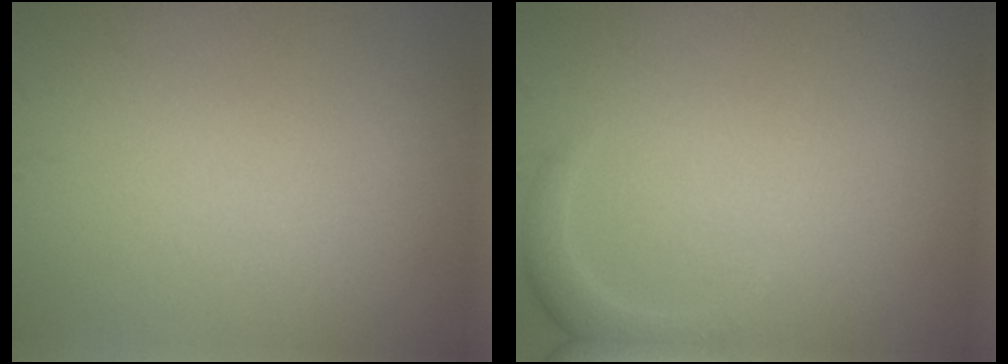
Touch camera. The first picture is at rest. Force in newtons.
{"total": 1.8, "press": 1.8, "slide": 0.3}